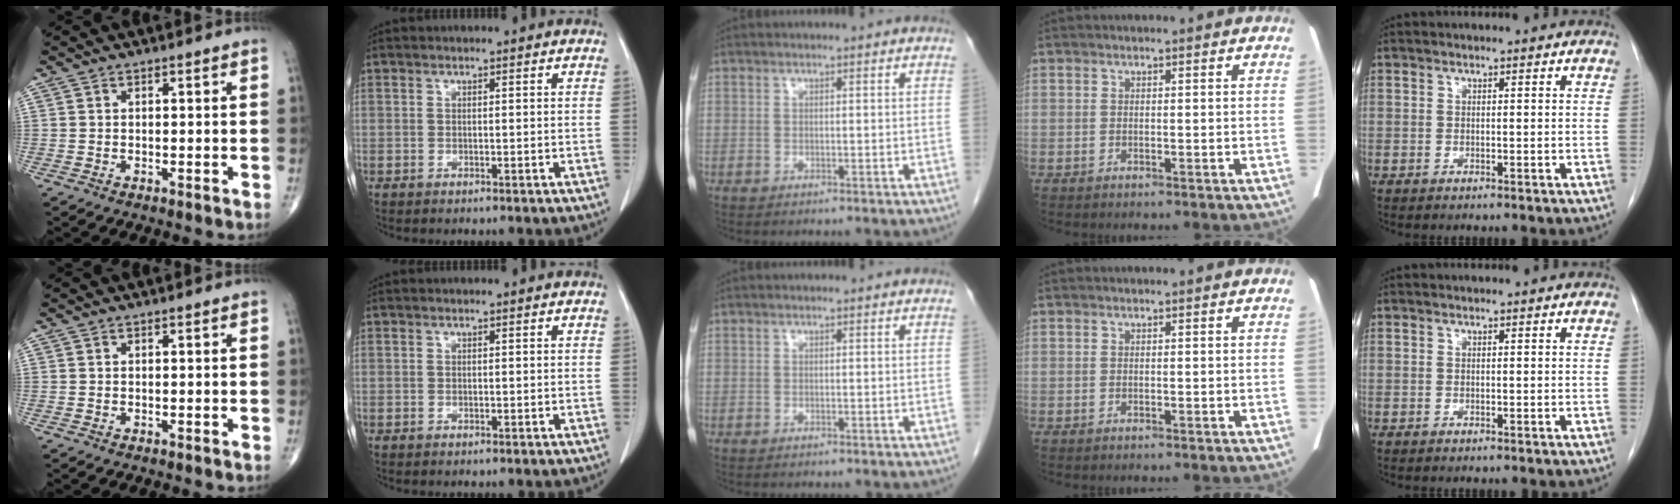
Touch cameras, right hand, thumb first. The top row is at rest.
{}